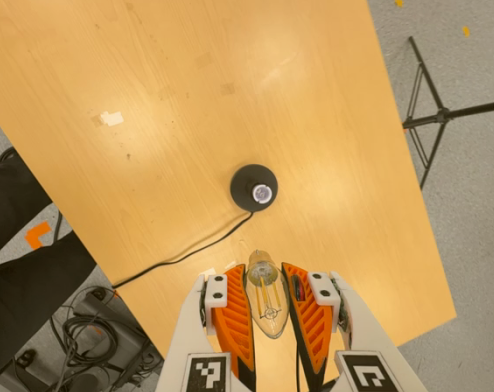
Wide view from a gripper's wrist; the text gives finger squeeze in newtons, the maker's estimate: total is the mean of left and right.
{"total": 21.8, "left": 23.9, "right": 19.8}